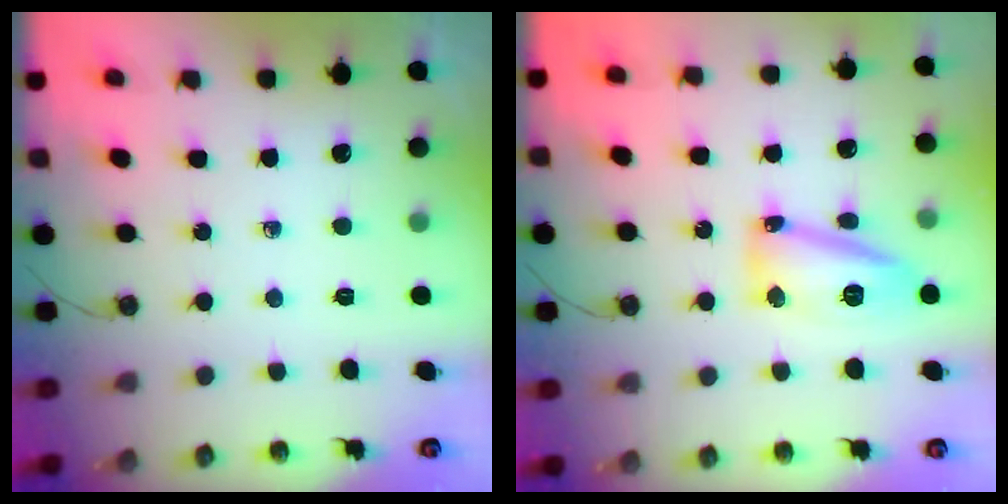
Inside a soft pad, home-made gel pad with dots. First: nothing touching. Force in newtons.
{"total": 14.1, "press": 14.1, "slide": 1.1}